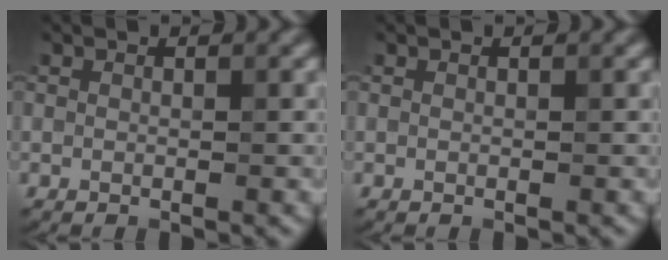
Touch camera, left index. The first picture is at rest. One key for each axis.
{"total": 0.0}